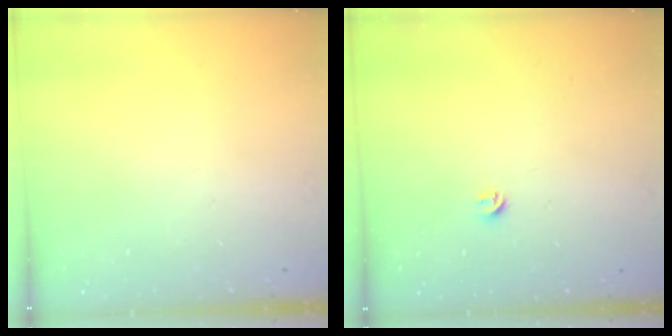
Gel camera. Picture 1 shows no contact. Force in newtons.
{"total": 4.3, "press": 4.3, "slide": 0.4}